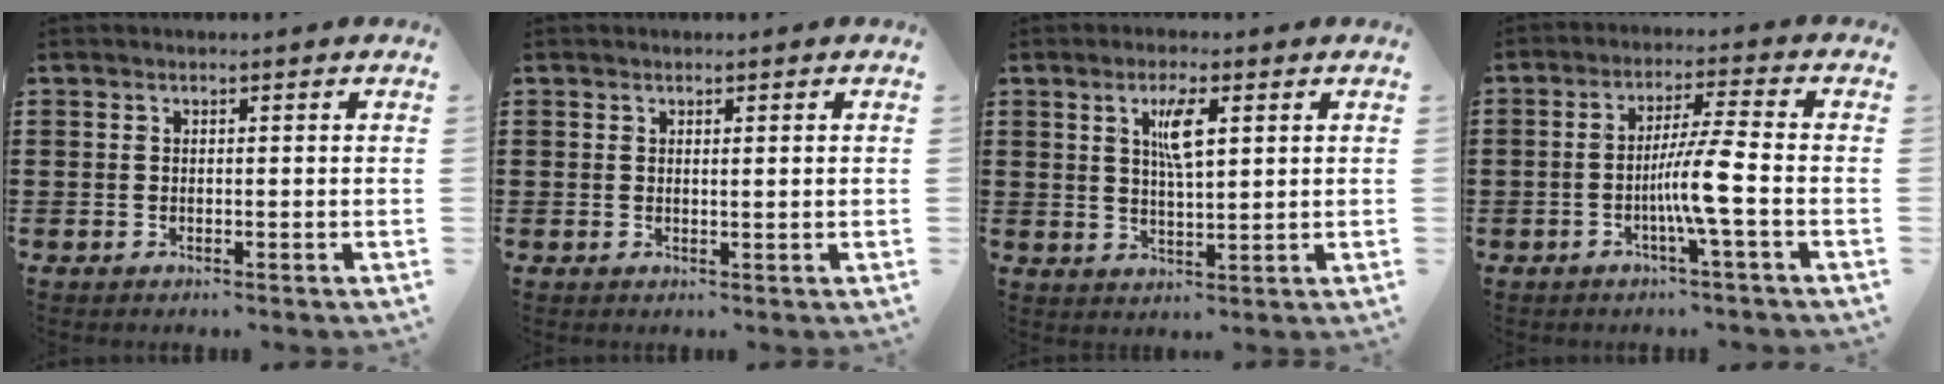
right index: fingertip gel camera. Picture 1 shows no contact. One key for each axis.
{"total": 0.6, "fx": 0.3, "fy": 0.0, "fz": 0.5, "tx": -0.010, "ty": -0.001, "tz": 0.005}
{"total": 5.0, "fx": 1.8, "fy": 1.3, "fz": 4.4, "tx": -0.086, "ty": 0.007, "tz": 0.025}
{"total": 6.9, "fx": -2.2, "fy": -0.6, "fz": 6.5, "tx": -0.112, "ty": -0.005, "tz": -0.043}